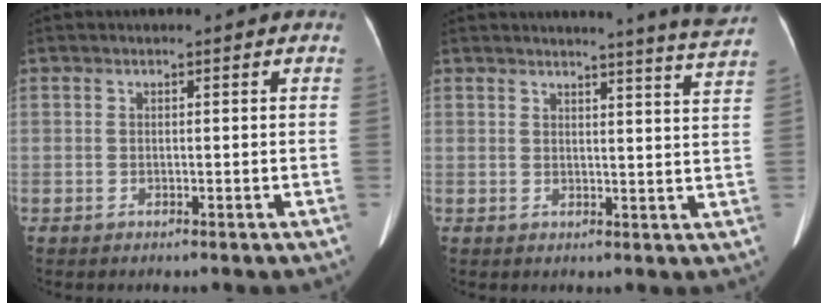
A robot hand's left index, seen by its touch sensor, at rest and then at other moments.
{"total": 8.5, "force": [8.0, -2.1, 2.0], "torque": [-0.029, -0.055, 0.078]}